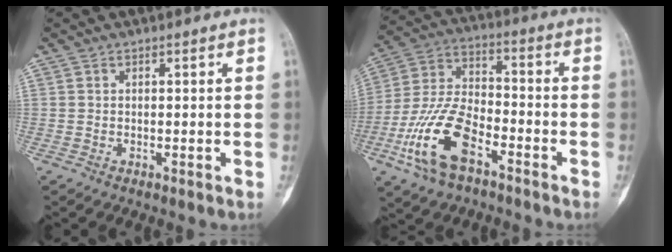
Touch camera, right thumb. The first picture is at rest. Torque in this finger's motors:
{"motor_torque": [0.44, 0.60, 1.77, -0.99, 0.25]}